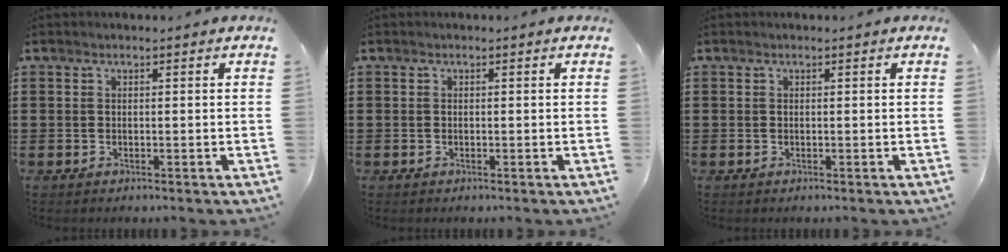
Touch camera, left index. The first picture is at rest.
{"total": 0.0}
{"total": 0.0}